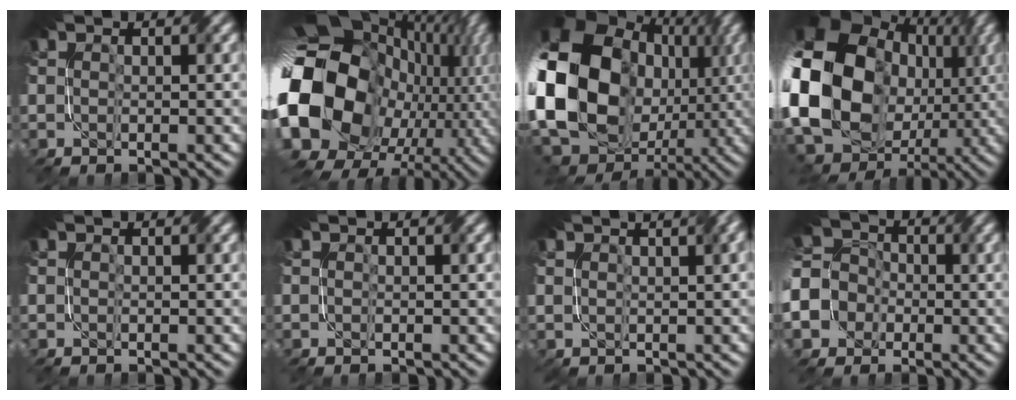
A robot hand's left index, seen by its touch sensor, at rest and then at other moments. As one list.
[{"total": 24.0, "force": [-2.8, 19.6, 13.5], "torque": [-0.289, -0.029, -0.101]}, {"total": 23.4, "force": [-0.5, 19.5, 13.0], "torque": [-0.279, -0.024, -0.065]}, {"total": 25.1, "force": [-1.5, 22.0, 12.2], "torque": [-0.274, -0.016, -0.069]}, {"total": 0.0}, {"total": 0.0}, {"total": 3.4, "force": [2.1, 1.3, 2.3], "torque": [-0.016, 0.016, 0.024]}, {"total": 8.8, "force": [-3.3, 7.8, 2.4], "torque": [-0.070, -0.015, -0.077]}]